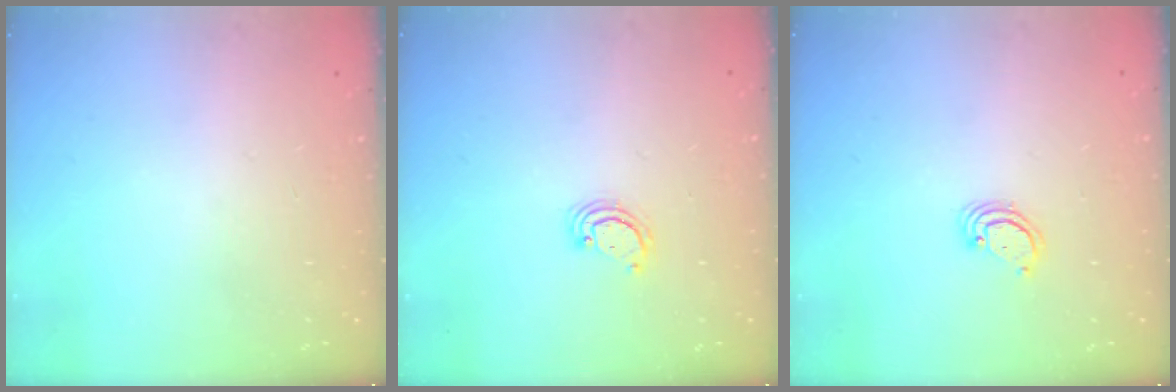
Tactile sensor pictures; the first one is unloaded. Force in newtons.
{"total": 2.6, "press": 2.6, "slide": 0.3}
{"total": 2.6, "press": 2.6, "slide": 0.2}